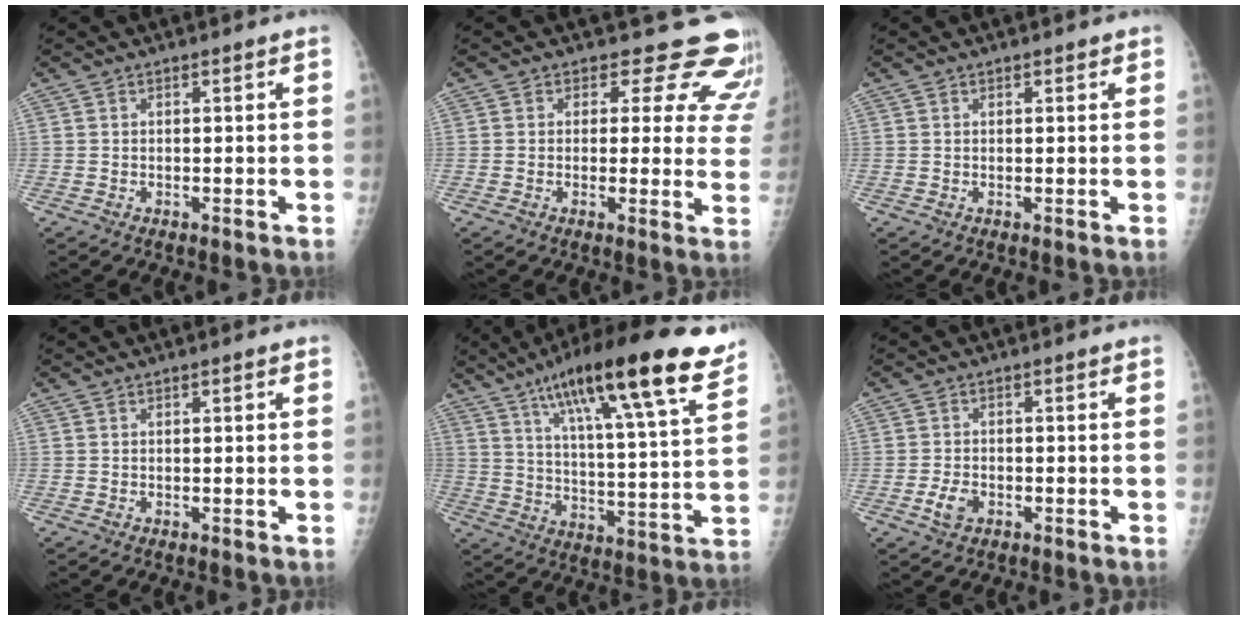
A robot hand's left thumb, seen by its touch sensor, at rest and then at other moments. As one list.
[{"total": 13.9, "force": [11.8, 6.8, 2.8], "torque": [0.033, -0.073, 0.098]}, {"total": 0.8, "force": [0.6, 0.4, 0.5], "torque": [-0.001, -0.002, 0.005]}, {"total": 0.8, "force": [0.4, 0.2, 0.7], "torque": [-0.010, 0.001, 0.004]}, {"total": 24.8, "force": [15.5, 4.5, 18.8], "torque": [-0.281, -0.039, 0.239]}, {"total": 3.2, "force": [-1.3, 2.1, 2.0], "torque": [-0.039, 0.004, -0.024]}]